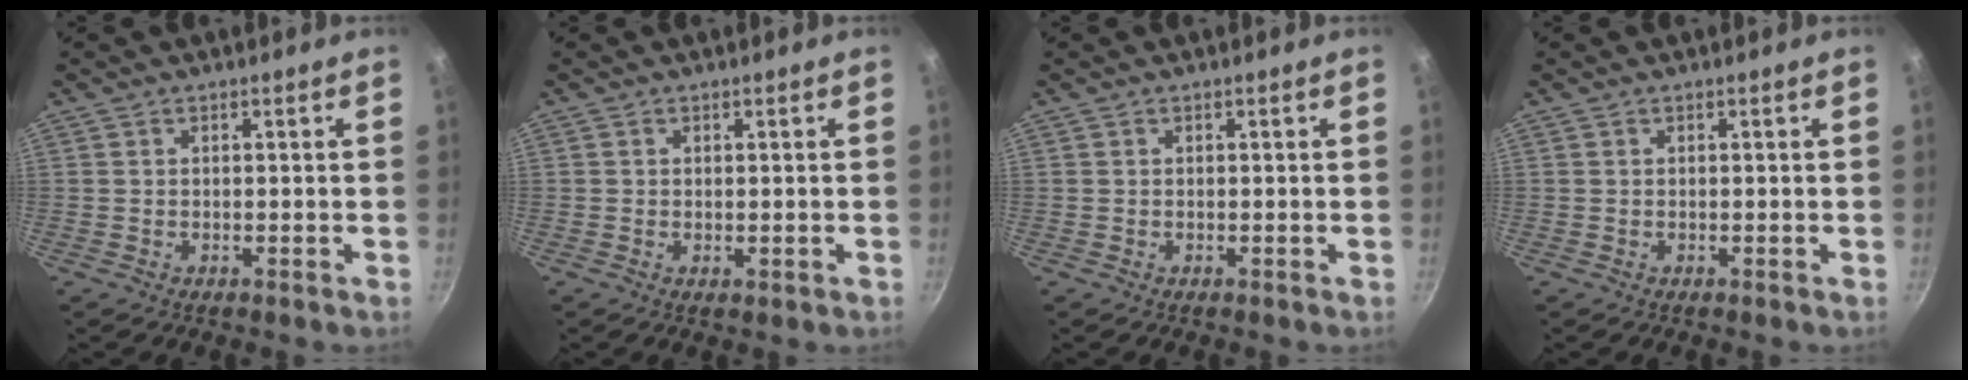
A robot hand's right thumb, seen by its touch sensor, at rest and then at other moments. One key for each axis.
{"total": 0.8, "fx": 0.0, "fy": 0.3, "fz": 0.7, "tx": -0.010, "ty": -0.003, "tz": -0.001}
{"total": 0.0}
{"total": 0.0}